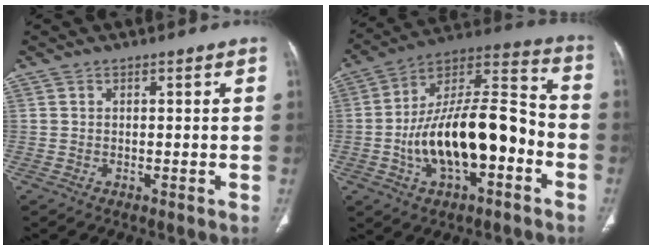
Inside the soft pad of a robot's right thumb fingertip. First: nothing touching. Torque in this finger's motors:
{"motor_torque": [2.52, 2.49, 1.76, -1.01, 0.46]}